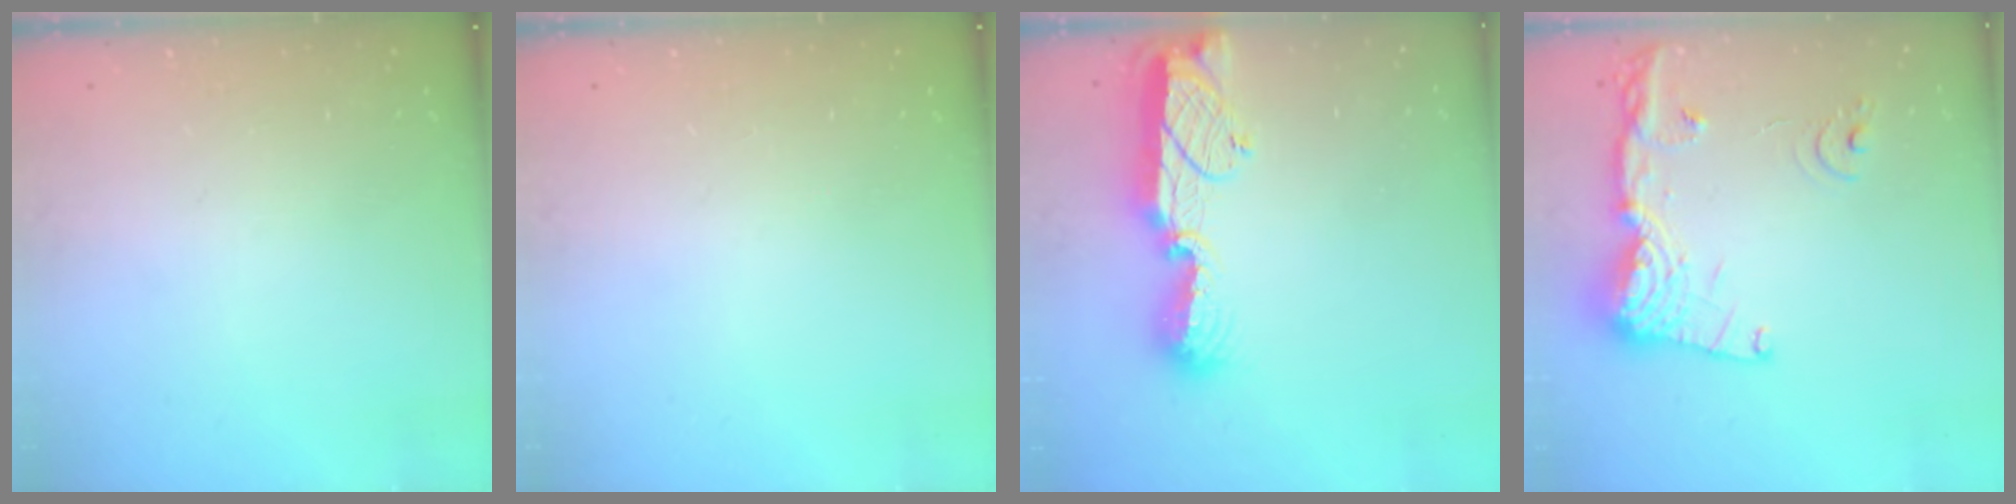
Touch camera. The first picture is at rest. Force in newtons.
{"total": 0.0}
{"total": 12.4, "press": 12.4, "slide": 1.0}
{"total": 16.7, "press": 16.6, "slide": 1.9}